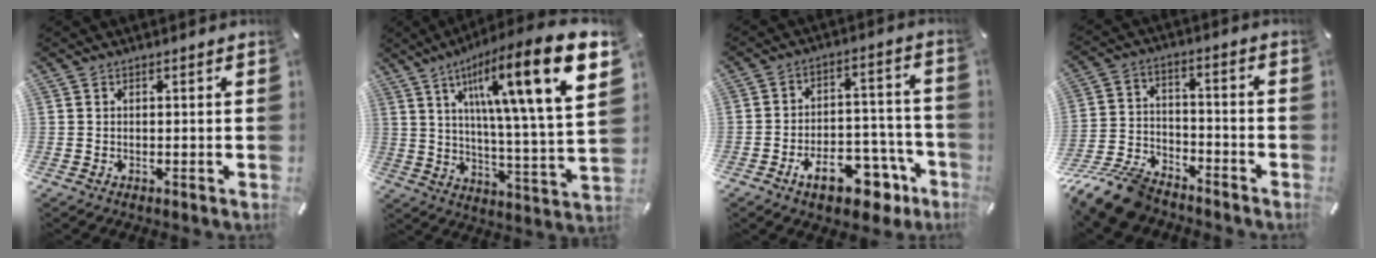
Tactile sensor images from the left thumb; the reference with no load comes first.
{"total": 22.4, "force": [11.2, 4.4, 18.9], "torque": [-0.293, -0.065, 0.163]}
{"total": 14.4, "force": [-8.4, 7.1, 9.3], "torque": [-0.113, 0.062, -0.128]}
{"total": 13.3, "force": [-10.9, 5.0, 5.7], "torque": [-0.106, 0.055, -0.205]}